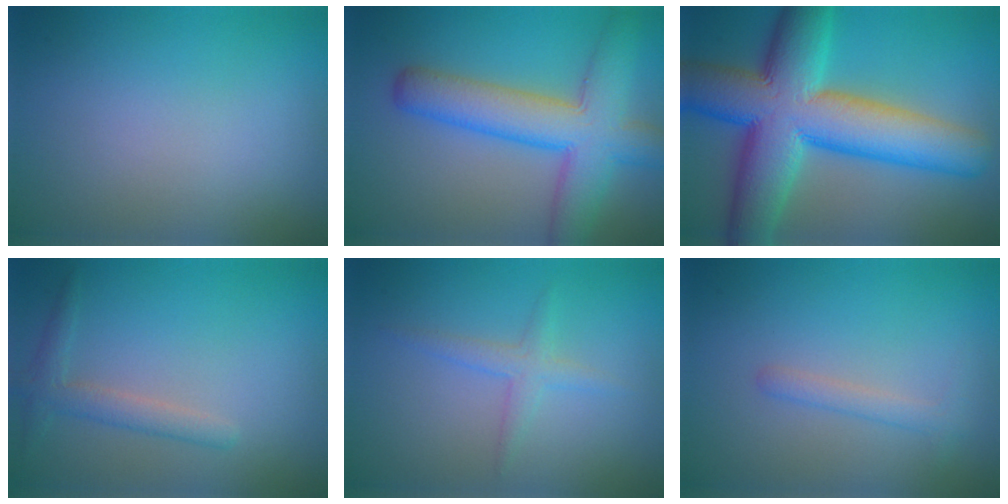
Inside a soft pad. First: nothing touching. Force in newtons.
{"total": 7.9, "press": 7.9, "slide": 0.3}
{"total": 14.0, "press": 14.0, "slide": 0.4}
{"total": 2.1, "press": 2.1, "slide": 0.0}
{"total": 1.8, "press": 1.8, "slide": 0.1}
{"total": 1.4, "press": 1.4, "slide": 0.0}